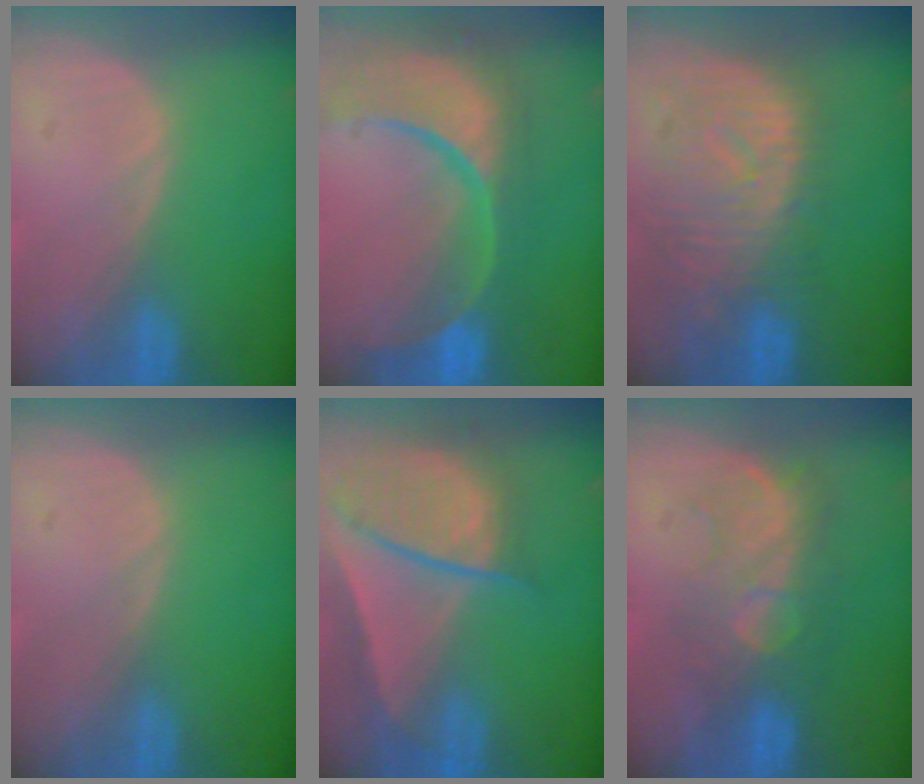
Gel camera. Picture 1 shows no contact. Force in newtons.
{"total": 13.7, "press": 10.9, "slide": 8.4}
{"total": 10.8, "press": 9.6, "slide": 5.0}
{"total": 0.0}
{"total": 9.6, "press": 8.2, "slide": 5.0}
{"total": 8.1, "press": 7.9, "slide": 1.7}